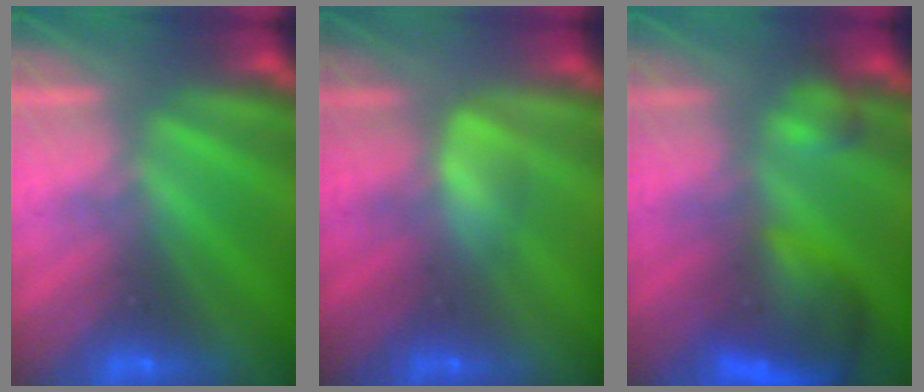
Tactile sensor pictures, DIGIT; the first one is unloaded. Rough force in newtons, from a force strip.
{"total": 2.7}
{"total": 5.8}